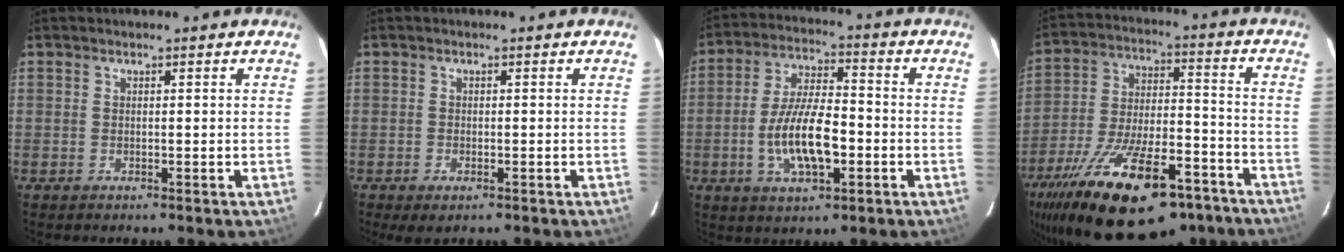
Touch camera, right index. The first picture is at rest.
{"total": 2.5, "force": [-1.5, 1.2, 1.7], "torque": [-0.034, -0.009, -0.023]}
{"total": 12.2, "force": [-3.2, 4.6, 10.8], "torque": [-0.216, 0.000, -0.054]}
{"total": 27.7, "force": [-19.1, 10.7, 16.9], "torque": [-0.307, -0.023, -0.281]}